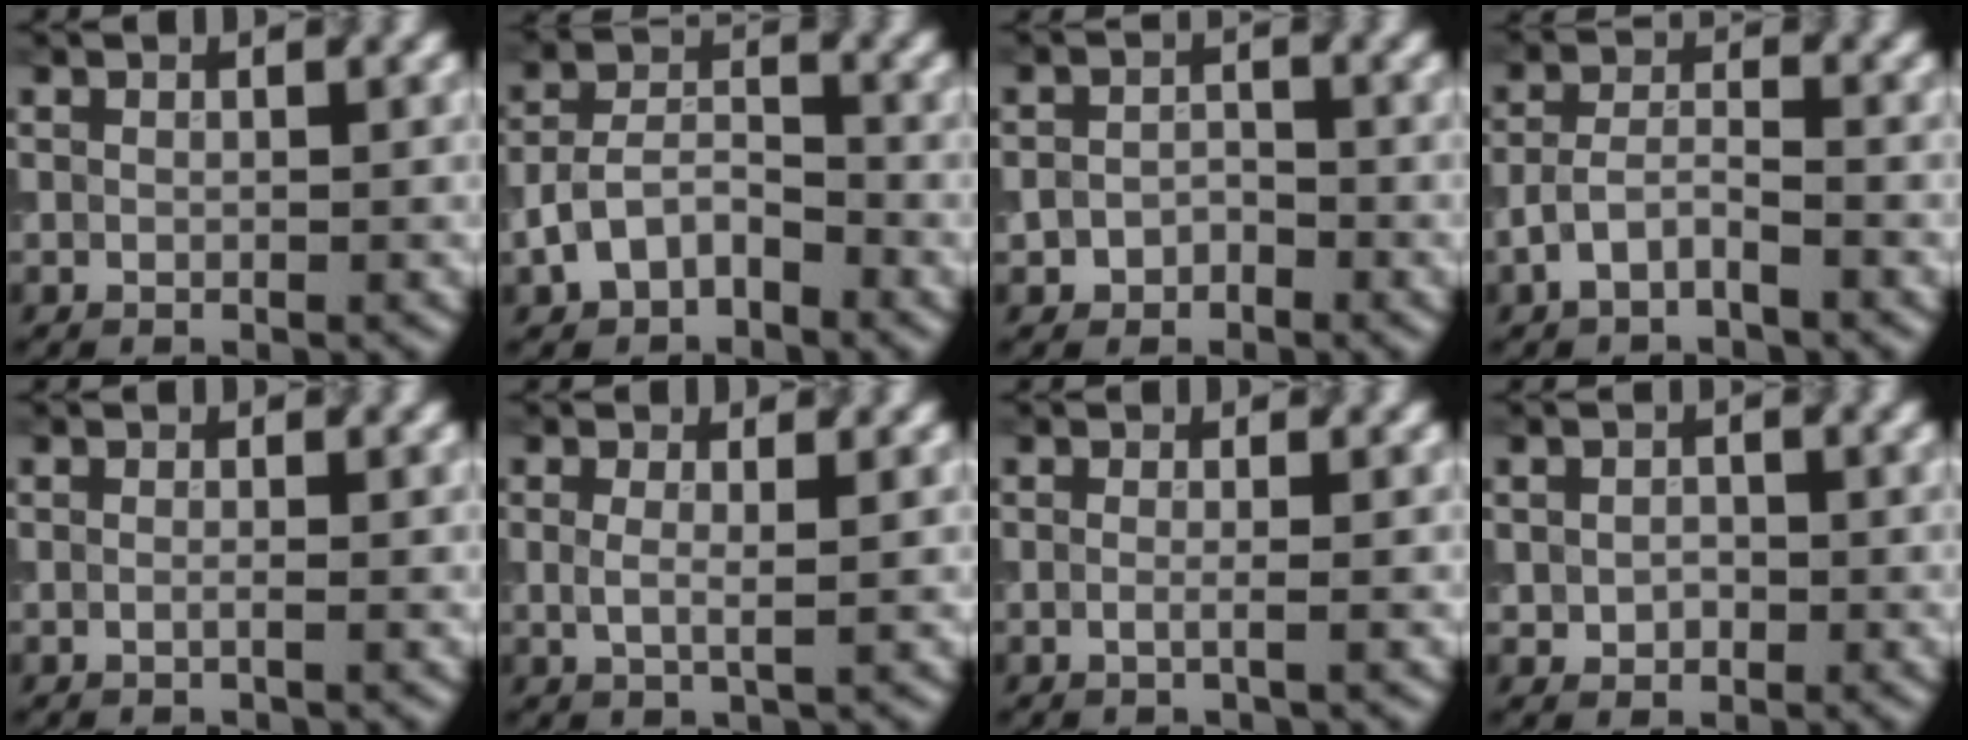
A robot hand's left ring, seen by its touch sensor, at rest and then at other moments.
{"total": 4.1, "force": [-2.1, 2.4, 2.5], "torque": [-0.049, 0.009, -0.045]}
{"total": 1.9, "force": [-1.0, 1.3, 0.8], "torque": [-0.014, 0.002, -0.022]}
{"total": 2.7, "force": [-1.6, 1.1, 1.8], "torque": [-0.036, 0.009, -0.038]}
{"total": 0.7, "force": [-0.1, 0.2, 0.6], "torque": [-0.012, -0.012, -0.009]}
{"total": 1.7, "force": [0.2, 0.5, 1.6], "torque": [-0.028, -0.006, 0.003]}
{"total": 1.4, "force": [-0.1, 0.6, 1.3], "torque": [-0.015, -0.012, -0.015]}
{"total": 1.6, "force": [-0.2, 1.3, 0.9], "torque": [-0.016, -0.003, -0.005]}